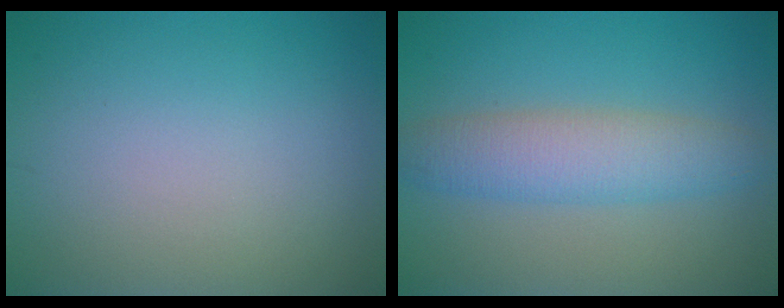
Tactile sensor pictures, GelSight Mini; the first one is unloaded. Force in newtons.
{"total": 4.7, "press": 4.7, "slide": 0.1}